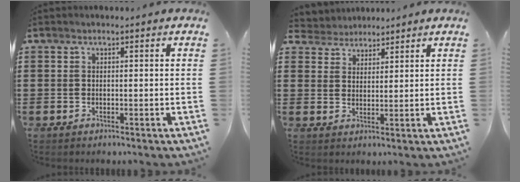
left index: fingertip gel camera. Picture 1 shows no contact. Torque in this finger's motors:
{"motor_torque": [-0.01, -0.01, 0.00, -0.05]}